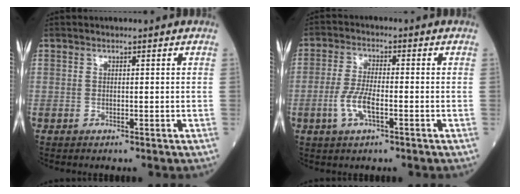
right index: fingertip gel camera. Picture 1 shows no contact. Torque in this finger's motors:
{"motor_torque": [0.54, -0.49, 0.45, 0.14]}